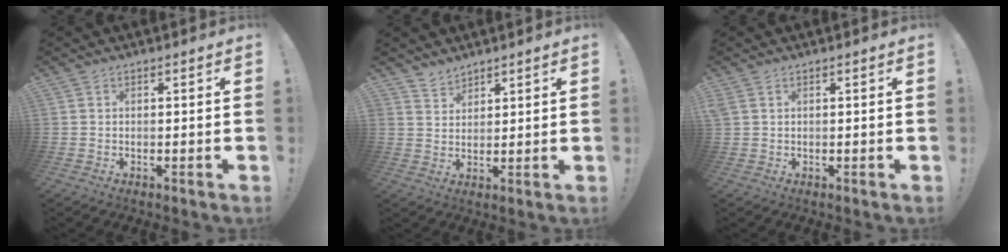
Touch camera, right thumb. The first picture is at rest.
{"total": 3.7, "force": [3.4, 1.5, 0.1], "torque": [0.002, -0.023, 0.063]}
{"total": 1.4, "force": [0.6, 0.9, 0.8], "torque": [-0.016, 0.004, 0.012]}